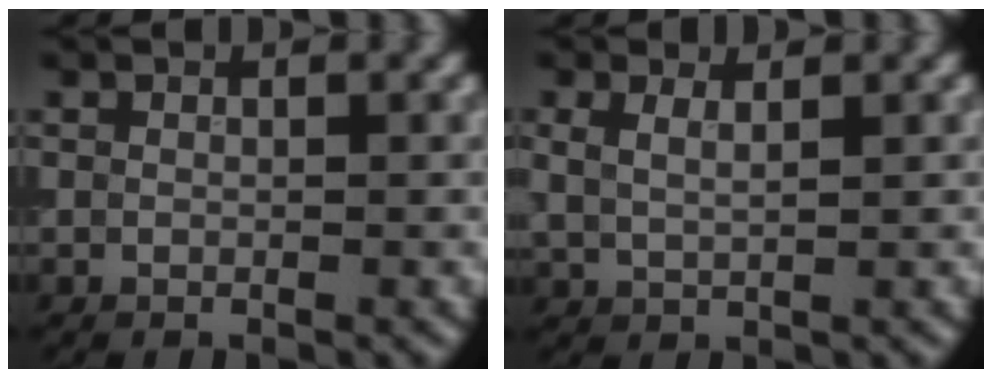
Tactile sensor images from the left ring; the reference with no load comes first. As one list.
[{"total": 2.1, "force": [1.3, 0.9, 1.5], "torque": [-0.021, 0.004, 0.022]}]